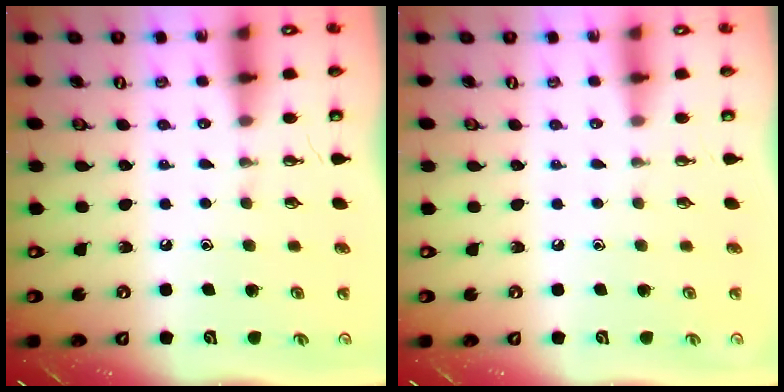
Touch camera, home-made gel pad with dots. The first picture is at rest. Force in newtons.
{"total": 0.0}